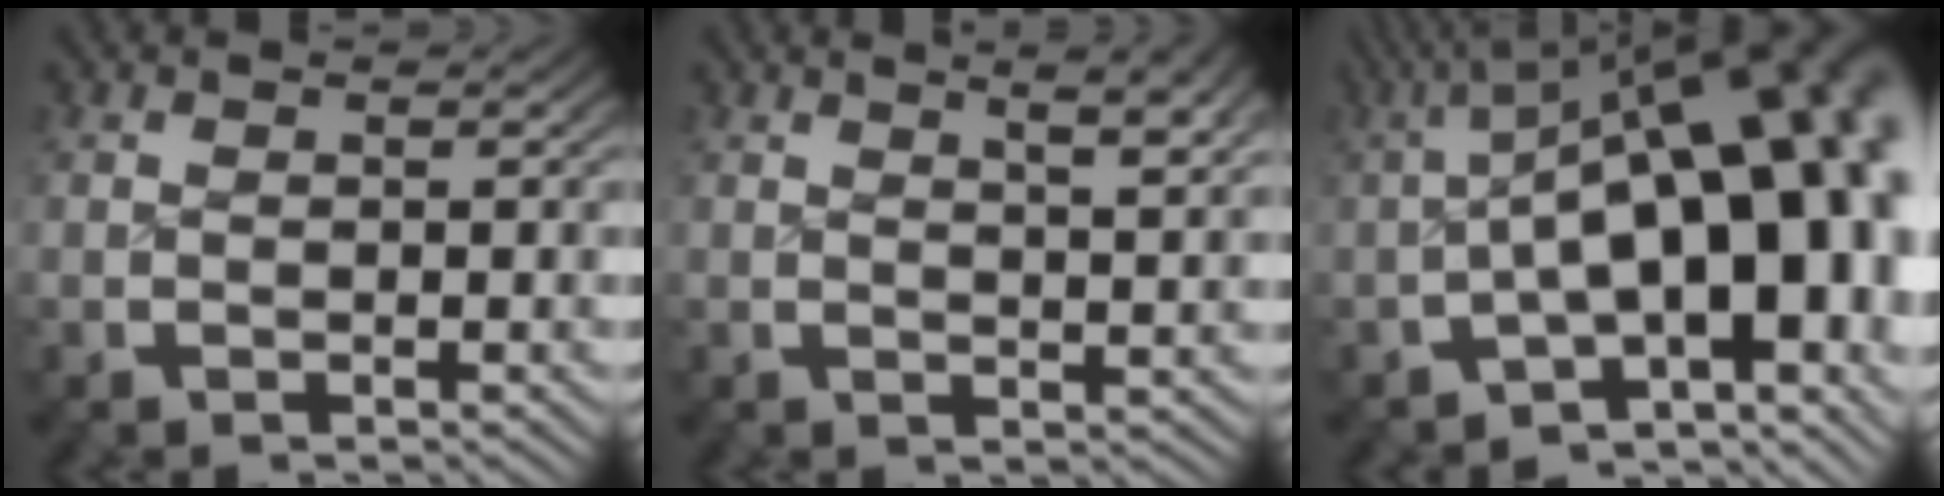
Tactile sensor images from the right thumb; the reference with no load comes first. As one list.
[{"total": 4.1, "force": [2.4, 0.9, 3.2], "torque": [-0.036, 0.008, 0.039]}, {"total": 19.5, "force": [-1.0, 10.9, 16.1], "torque": [-0.223, -0.020, -0.010]}]